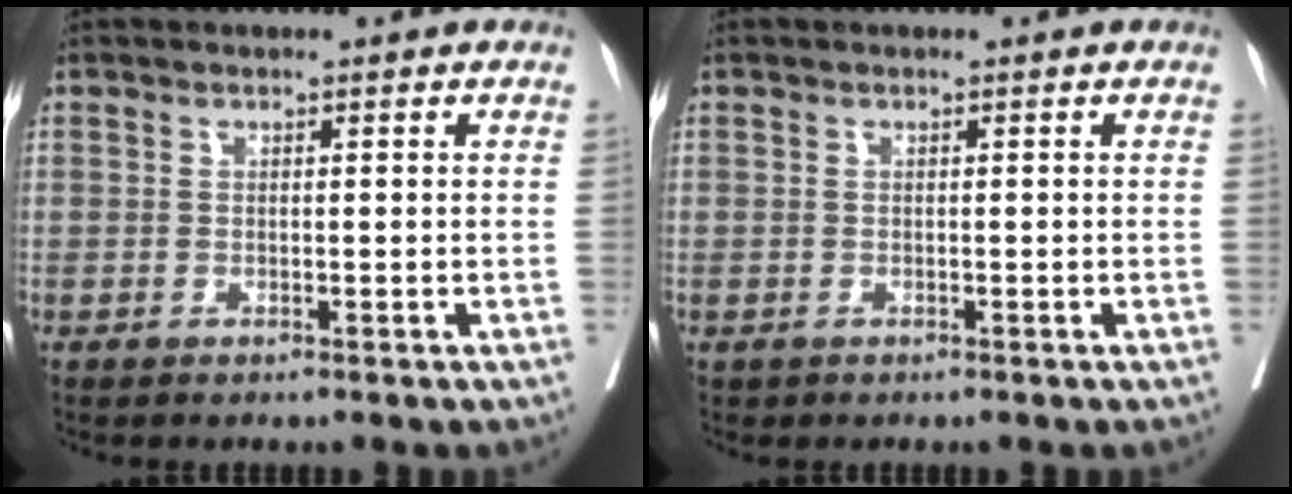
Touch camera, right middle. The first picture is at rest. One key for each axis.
{"total": 0.0}